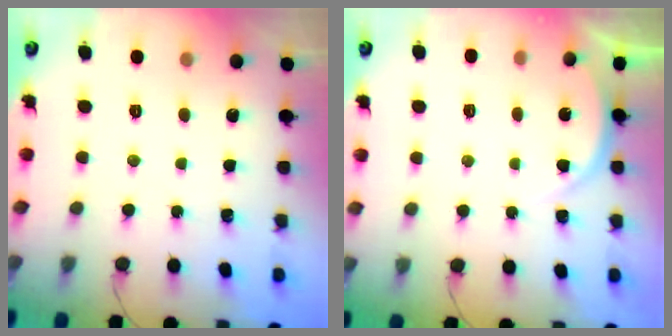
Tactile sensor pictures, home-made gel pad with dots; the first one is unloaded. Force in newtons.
{"total": 3.7, "press": 3.7, "slide": 0.6}